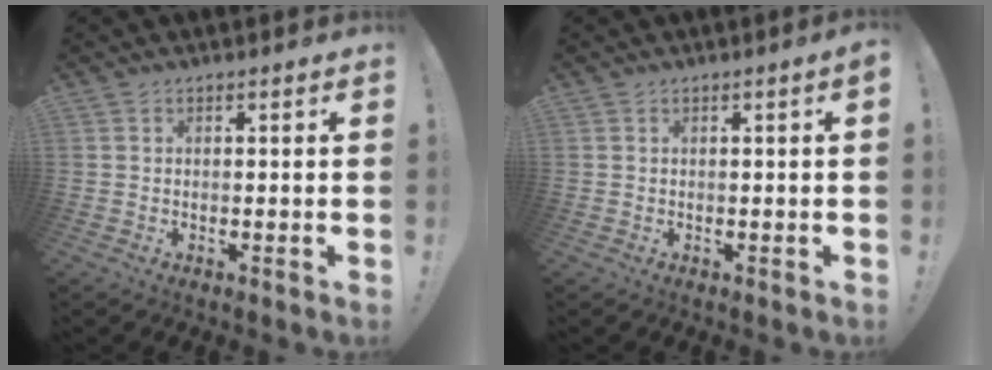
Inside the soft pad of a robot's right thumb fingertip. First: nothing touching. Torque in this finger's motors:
{"motor_torque": [-0.08, 0.19, 0.22, 0.05, -0.02]}